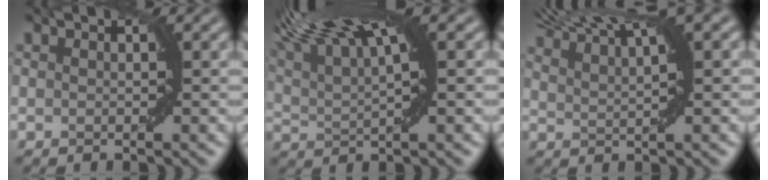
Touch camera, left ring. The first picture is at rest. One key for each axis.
{"total": 10.0, "fx": 6.6, "fy": 2.2, "fz": 7.2, "tx": -0.118, "ty": 0.025, "tz": 0.102}
{"total": 8.3, "fx": 6.7, "fy": 1.3, "fz": 4.7, "tx": -0.076, "ty": 0.028, "tz": 0.092}